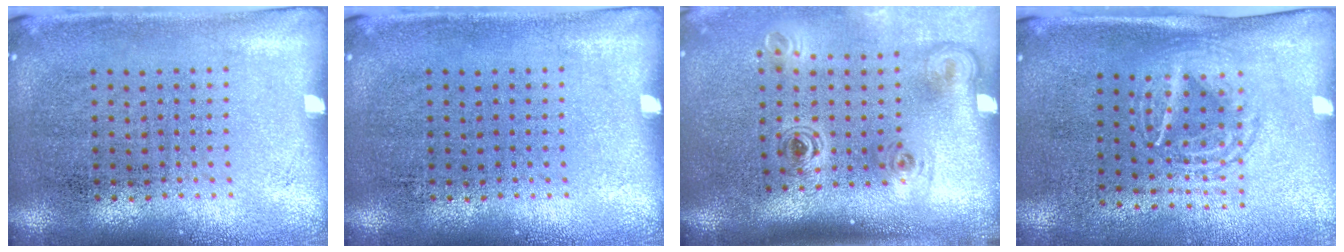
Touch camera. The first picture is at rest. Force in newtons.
{"total": 0.0}
{"total": 2.2, "press": 1.5, "slide": 1.7}
{"total": 1.7, "press": 1.4, "slide": 1.0}